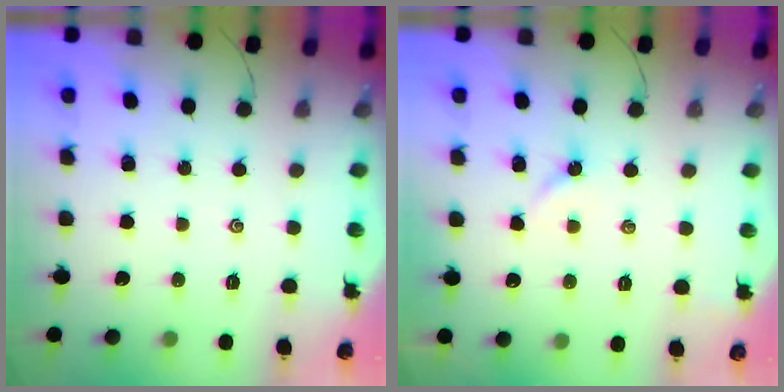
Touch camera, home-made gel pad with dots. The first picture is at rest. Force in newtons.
{"total": 2.9, "press": 2.9, "slide": 0.4}